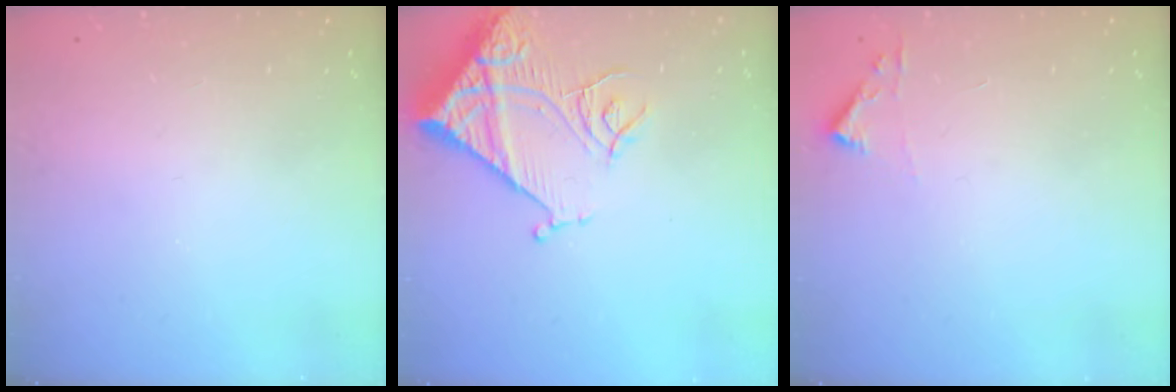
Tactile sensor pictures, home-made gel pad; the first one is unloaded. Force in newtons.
{"total": 14.9, "press": 14.8, "slide": 1.6}
{"total": 3.3, "press": 3.3, "slide": 0.4}